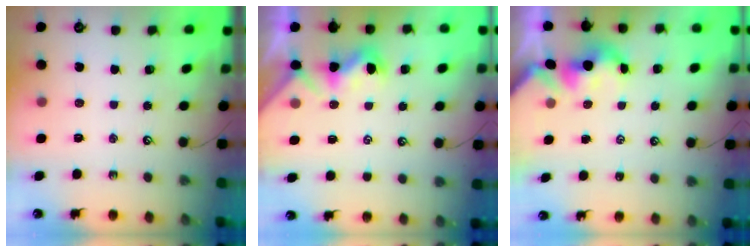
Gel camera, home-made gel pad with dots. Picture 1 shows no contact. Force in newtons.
{"total": 0.7, "press": 0.5, "slide": 0.4}
{"total": 1.6, "press": 1.6, "slide": 0.2}